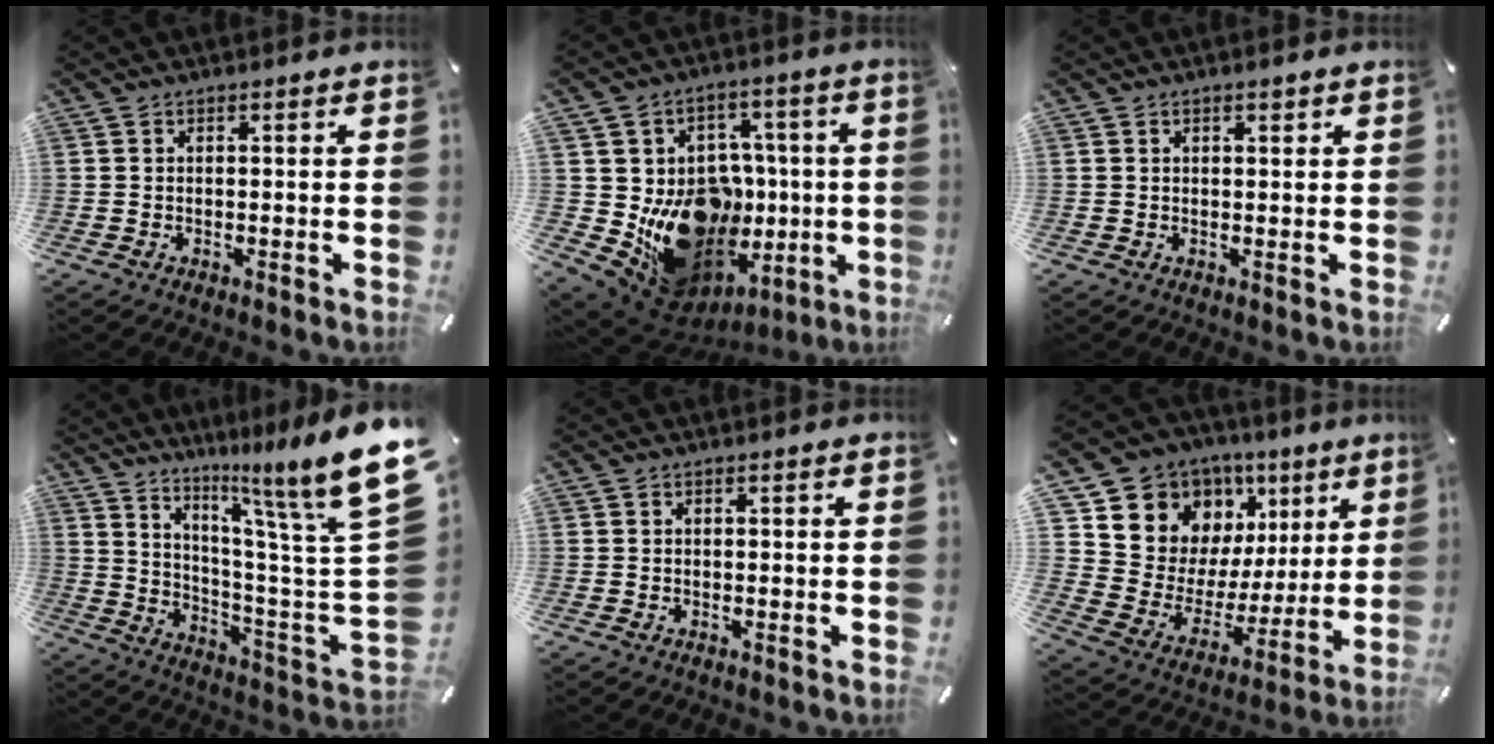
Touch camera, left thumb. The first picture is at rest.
{"total": 17.8, "force": [-3.0, 15.3, 8.7], "torque": [-0.143, -0.015, -0.003]}
{"total": 1.0, "force": [0.6, 0.4, 0.7], "torque": [-0.013, 0.002, 0.009]}
{"total": 17.8, "force": [11.5, 1.6, 13.5], "torque": [-0.209, -0.099, 0.175]}
{"total": 0.0}
{"total": 12.8, "force": [7.7, 10.0, 2.2], "torque": [-0.050, -0.082, 0.148]}